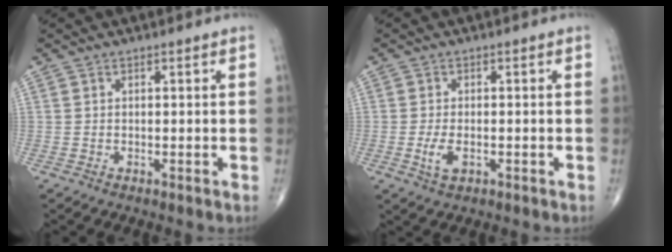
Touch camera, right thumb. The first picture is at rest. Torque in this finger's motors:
{"motor_torque": [0.15, 0.27, 0.18, 0.24, 0.10]}